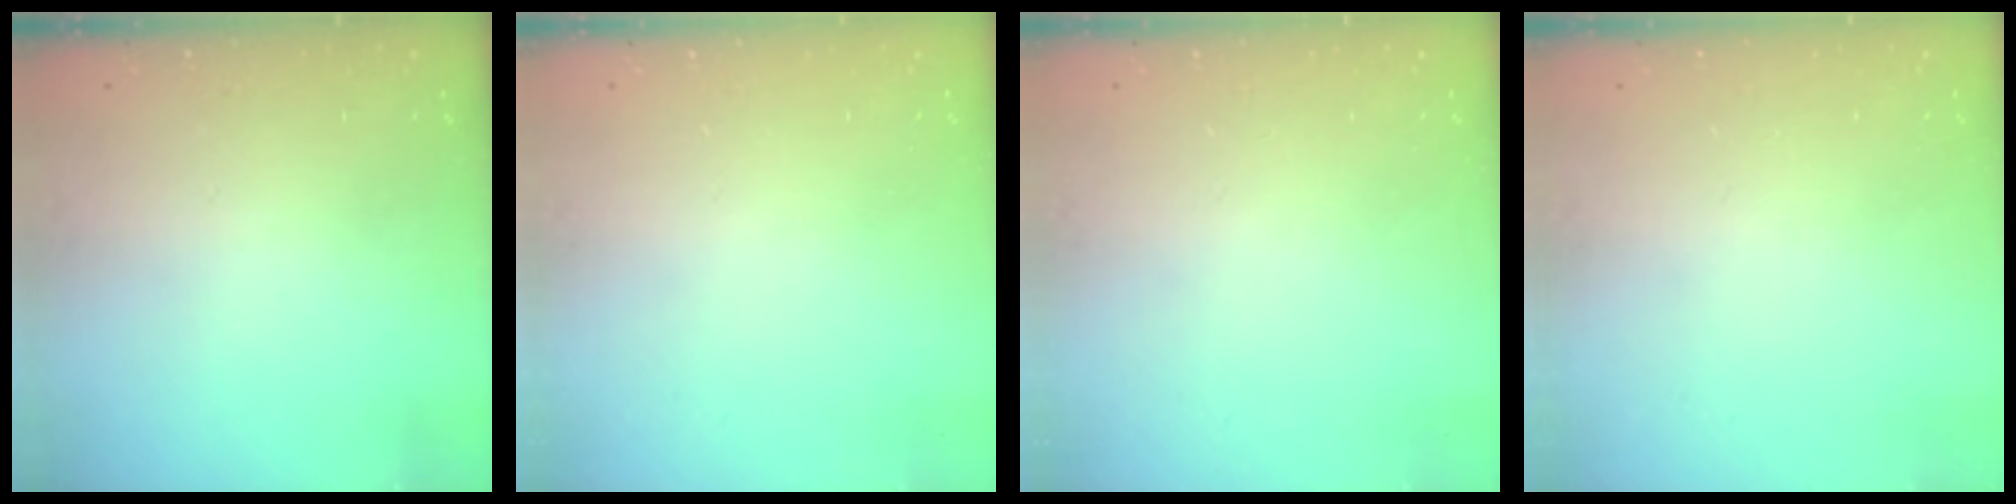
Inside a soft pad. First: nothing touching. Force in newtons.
{"total": 0.0}
{"total": 0.0}
{"total": 0.0}